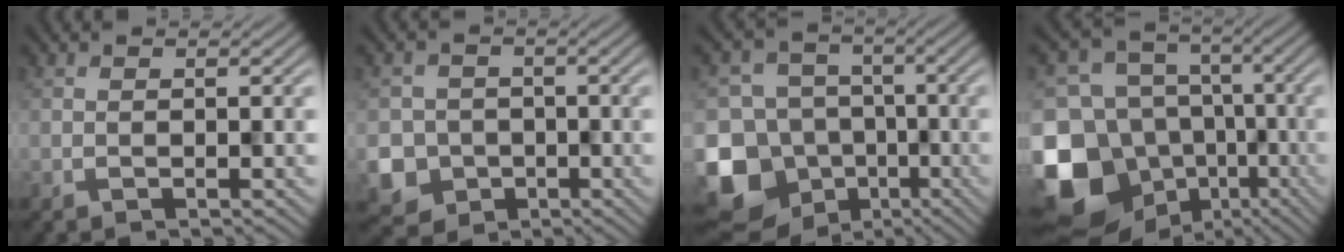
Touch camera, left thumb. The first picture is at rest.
{"total": 6.7, "force": [-2.5, 6.2, 1.0], "torque": [-0.035, -0.022, -0.058]}
{"total": 16.4, "force": [-9.2, 12.7, 4.9], "torque": [-0.161, -0.041, -0.144]}
{"total": 17.9, "force": [-7.9, 13.8, 8.1], "torque": [-0.227, -0.030, -0.101]}